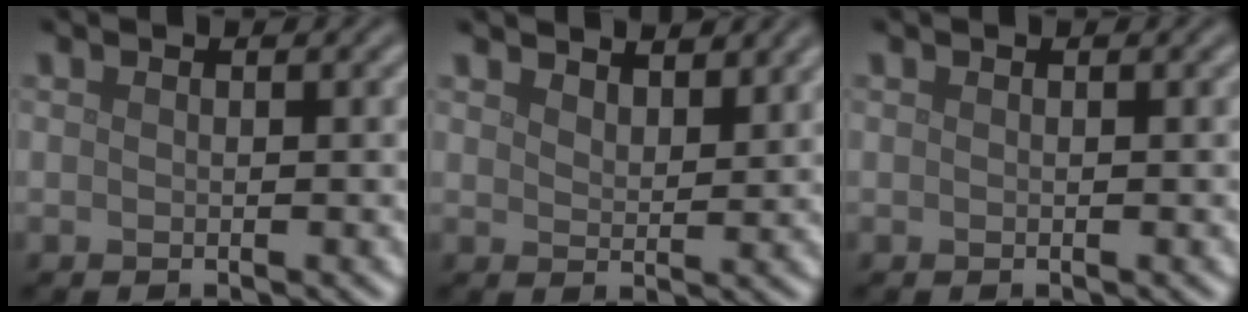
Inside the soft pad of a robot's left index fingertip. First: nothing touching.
{"total": 3.6, "force": [3.3, 0.8, 1.2], "torque": [-0.025, 0.002, 0.048]}
{"total": 0.0}